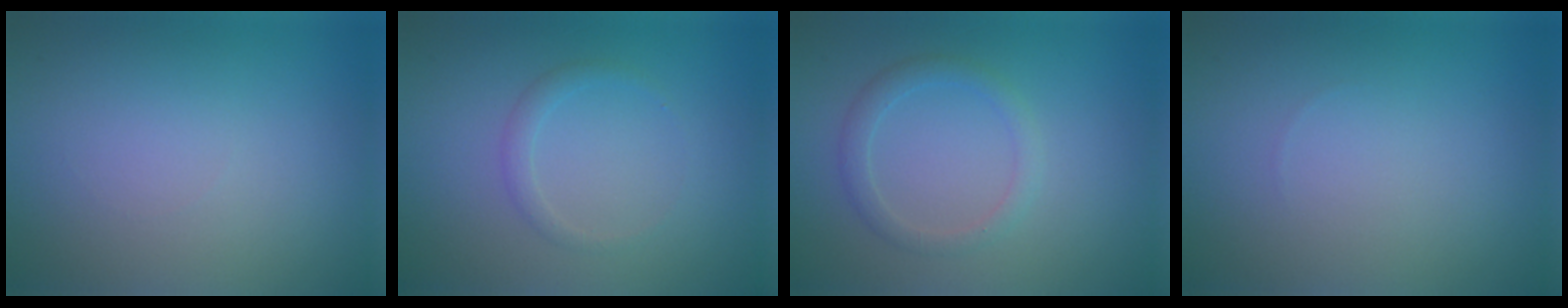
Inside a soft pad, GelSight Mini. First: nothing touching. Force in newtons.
{"total": 1.2, "press": 1.2, "slide": 0.1}
{"total": 1.8, "press": 1.8, "slide": 0.0}
{"total": 0.0}